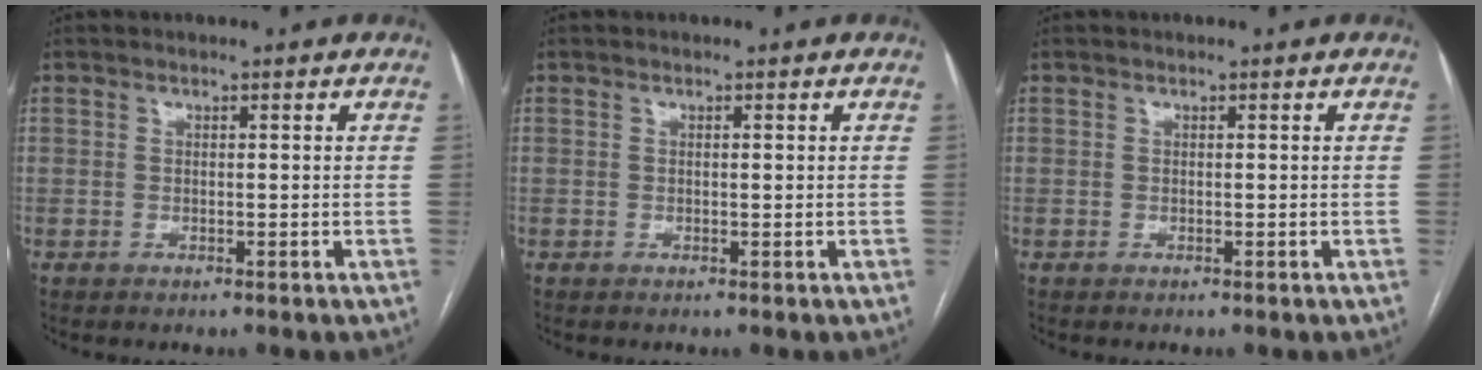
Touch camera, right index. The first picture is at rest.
{"total": 0.0}
{"total": 0.0}